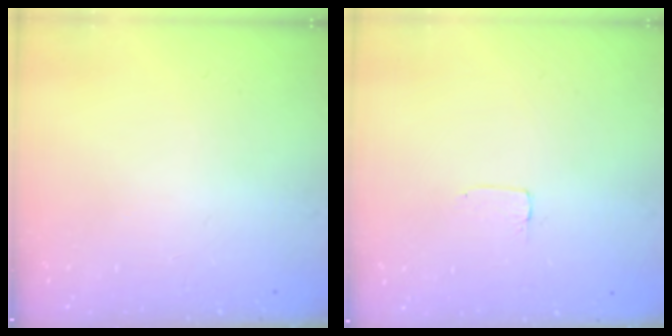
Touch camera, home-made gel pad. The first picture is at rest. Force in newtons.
{"total": 1.2, "press": 1.2, "slide": 0.0}